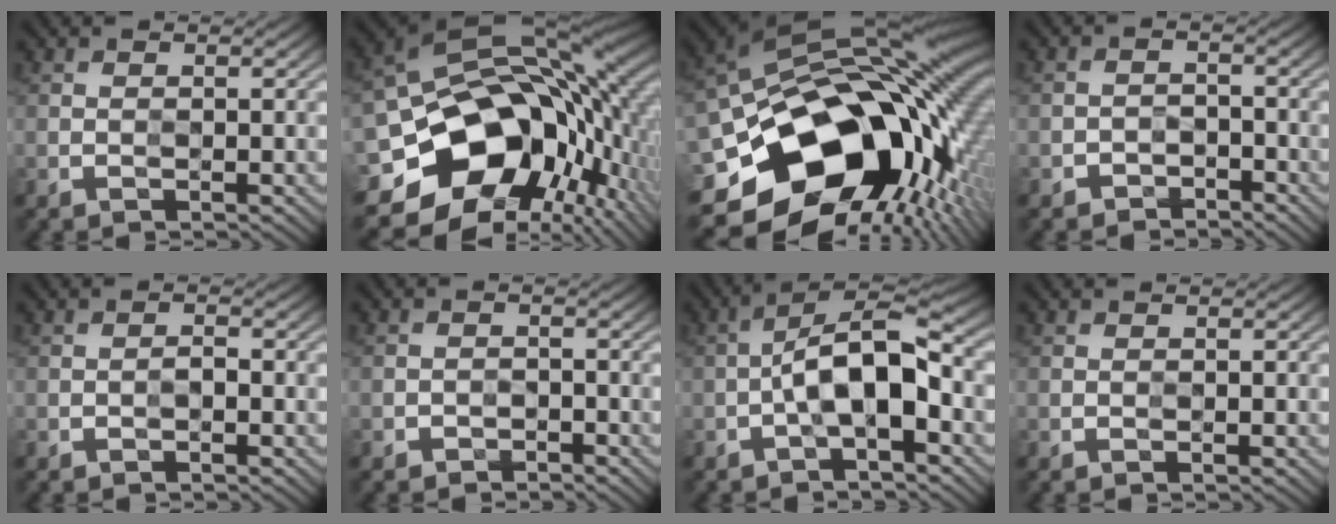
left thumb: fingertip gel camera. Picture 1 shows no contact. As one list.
[{"total": 19.0, "force": [-4.1, 13.6, 12.7], "torque": [-0.215, -0.038, -0.048]}, {"total": 21.1, "force": [-4.2, 14.4, 14.8], "torque": [-0.281, -0.039, -0.058]}, {"total": 2.3, "force": [-1.9, 1.3, -0.2], "torque": [0.014, 0.008, -0.039]}, {"total": 0.9, "force": [-0.4, 0.5, 0.6], "torque": [-0.006, 0.007, -0.008]}, {"total": 1.6, "force": [-1.2, 0.9, -0.5], "torque": [0.019, 0.004, -0.027]}, {"total": 8.4, "force": [-1.9, 3.2, 7.6], "torque": [-0.129, 0.026, -0.041]}, {"total": 0.0}]